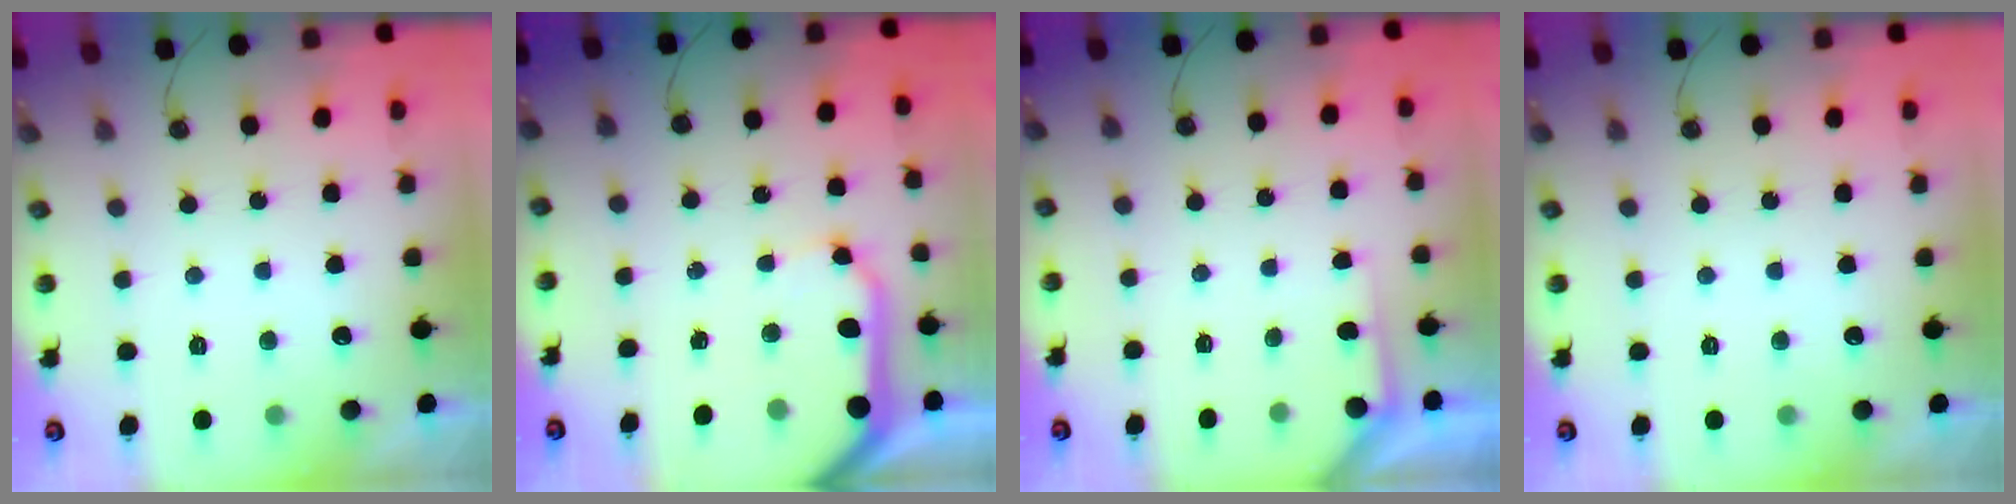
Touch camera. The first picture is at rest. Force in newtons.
{"total": 11.8, "press": 11.7, "slide": 1.5}
{"total": 3.2, "press": 3.2, "slide": 0.2}
{"total": 0.0}